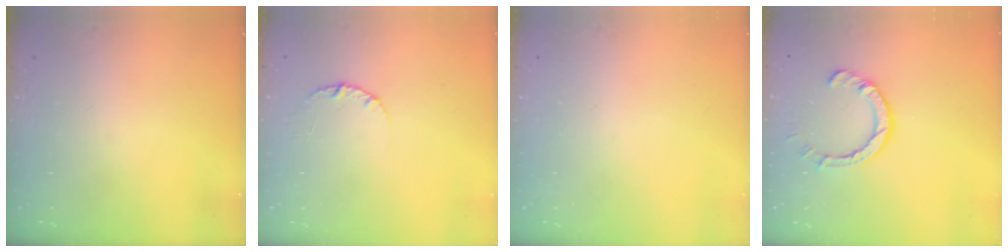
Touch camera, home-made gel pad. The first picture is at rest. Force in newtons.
{"total": 2.6, "press": 2.6, "slide": 0.3}
{"total": 0.0}
{"total": 5.5, "press": 5.5, "slide": 0.4}